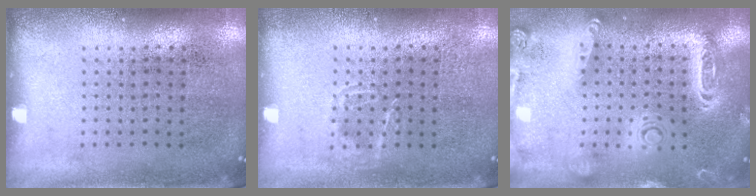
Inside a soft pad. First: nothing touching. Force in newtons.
{"total": 1.1, "press": 1.0, "slide": 0.3}
{"total": 2.3, "press": 2.1, "slide": 0.9}